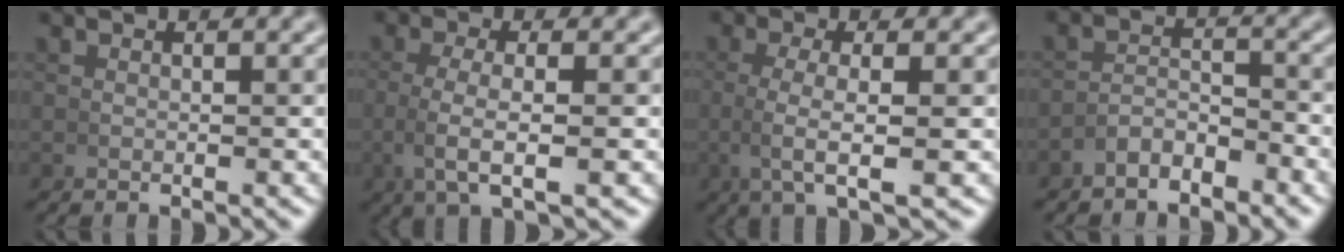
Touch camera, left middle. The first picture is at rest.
{"total": 4.1, "force": [-0.3, 1.0, 3.9], "torque": [-0.086, -0.005, 0.000]}
{"total": 4.0, "force": [0.0, 0.6, 4.0], "torque": [-0.084, -0.005, 0.004]}
{"total": 3.1, "force": [-2.7, 1.1, 1.0], "torque": [-0.010, 0.004, -0.054]}